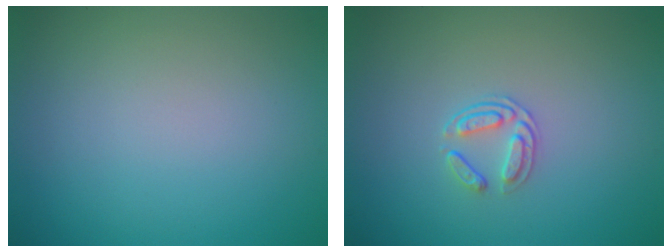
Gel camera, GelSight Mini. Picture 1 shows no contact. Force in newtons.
{"total": 1.7, "press": 1.3, "slide": 1.1}